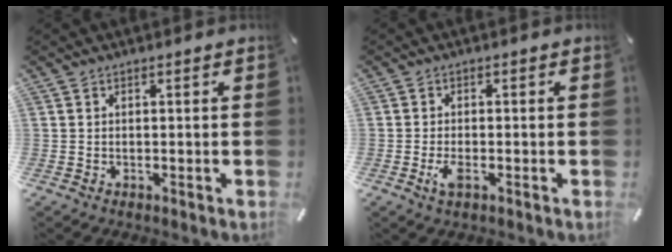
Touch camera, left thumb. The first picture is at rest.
{"total": 2.8, "force": [-1.0, 1.1, 2.4], "torque": [-0.061, -0.004, -0.023]}